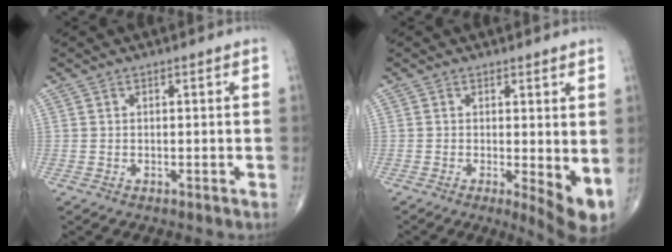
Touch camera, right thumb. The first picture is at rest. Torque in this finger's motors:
{"motor_torque": [0.11, 0.66, 0.42, 0.15, 0.21]}